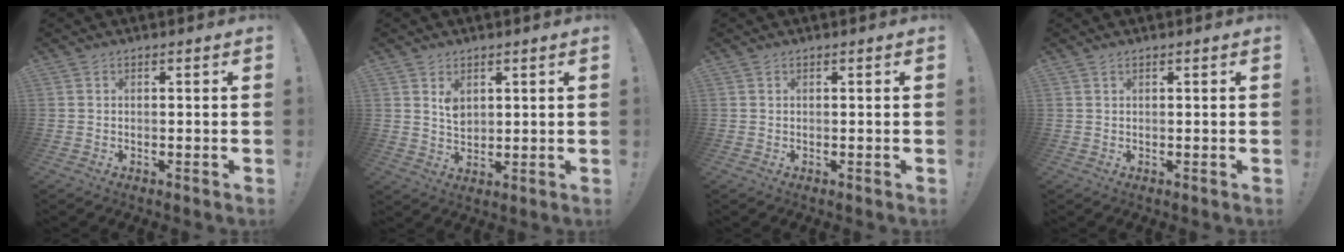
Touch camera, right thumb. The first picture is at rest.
{"total": 4.4, "force": [2.6, 2.7, 2.3], "torque": [-0.026, -0.019, 0.044]}
{"total": 0.0}
{"total": 0.5, "force": [0.4, 0.2, 0.2], "torque": [-0.005, -0.001, 0.008]}